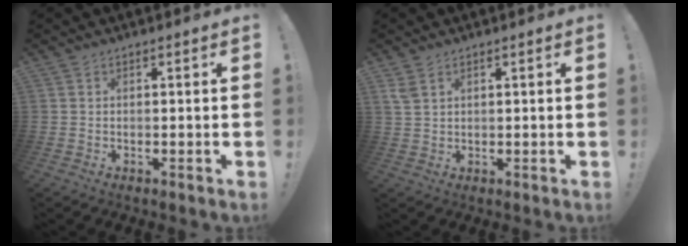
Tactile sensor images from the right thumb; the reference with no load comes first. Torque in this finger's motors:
{"motor_torque": [0.00, -0.01, 0.10, 0.20, 0.12]}